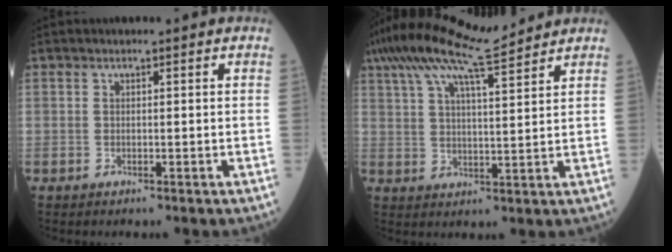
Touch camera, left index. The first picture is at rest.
{"total": 13.2, "force": [11.0, 0.7, 7.3], "torque": [-0.146, 0.026, 0.184]}